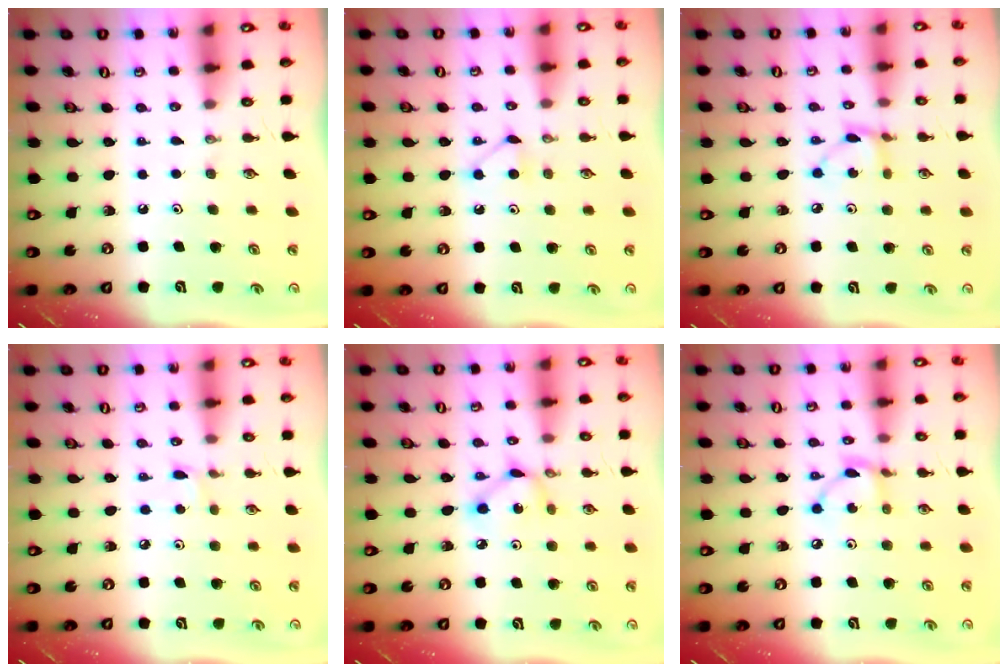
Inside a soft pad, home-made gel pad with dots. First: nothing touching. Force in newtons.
{"total": 5.1, "press": 5.0, "slide": 0.8}
{"total": 4.3, "press": 4.3, "slide": 0.2}
{"total": 1.4, "press": 1.4, "slide": 0.2}
{"total": 4.3, "press": 4.3, "slide": 0.2}
{"total": 5.7, "press": 5.7, "slide": 0.1}